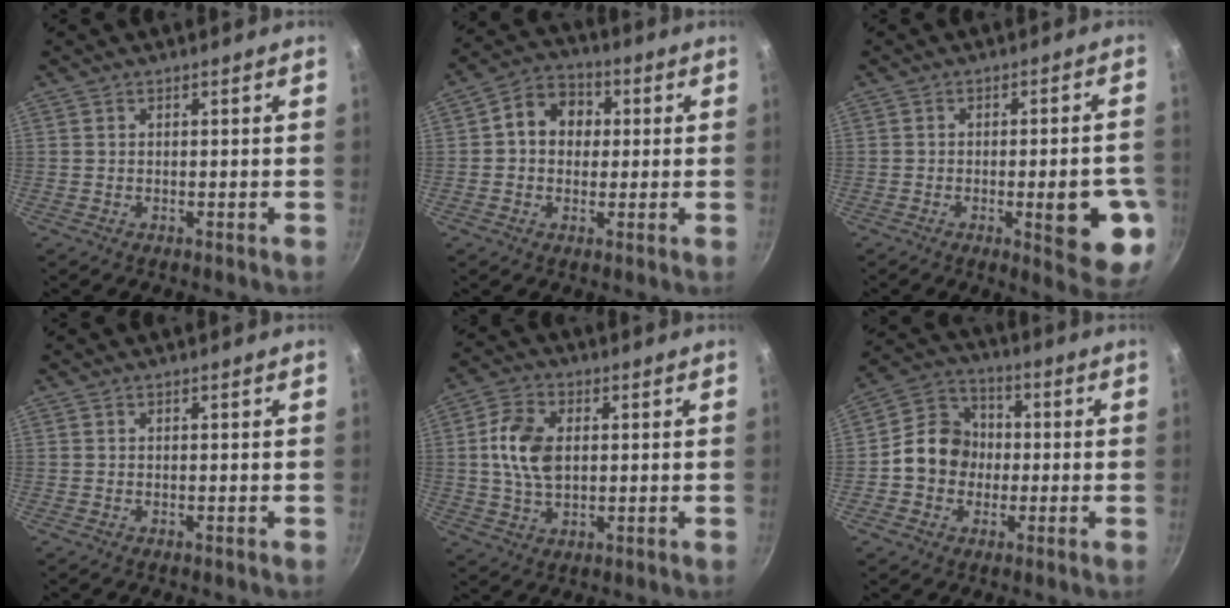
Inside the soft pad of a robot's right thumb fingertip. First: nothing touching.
{"total": 8.9, "force": [1.1, 7.3, 4.9], "torque": [-0.046, 0.018, 0.000]}
{"total": 12.4, "force": [-3.2, 3.6, 11.4], "torque": [-0.119, 0.007, -0.038]}
{"total": 0.0}
{"total": 9.7, "force": [1.1, 6.2, 7.4], "torque": [-0.130, 0.008, 0.016]}
{"total": 10.9, "force": [-1.0, 9.6, 5.2], "torque": [-0.053, 0.027, -0.038]}